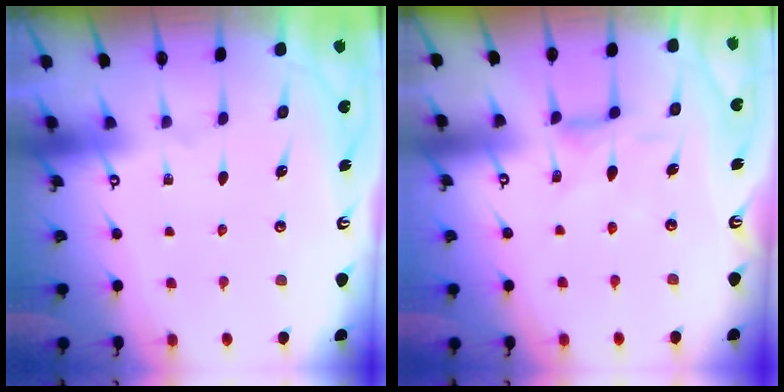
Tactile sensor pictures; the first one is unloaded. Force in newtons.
{"total": 1.7, "press": 1.6, "slide": 0.4}